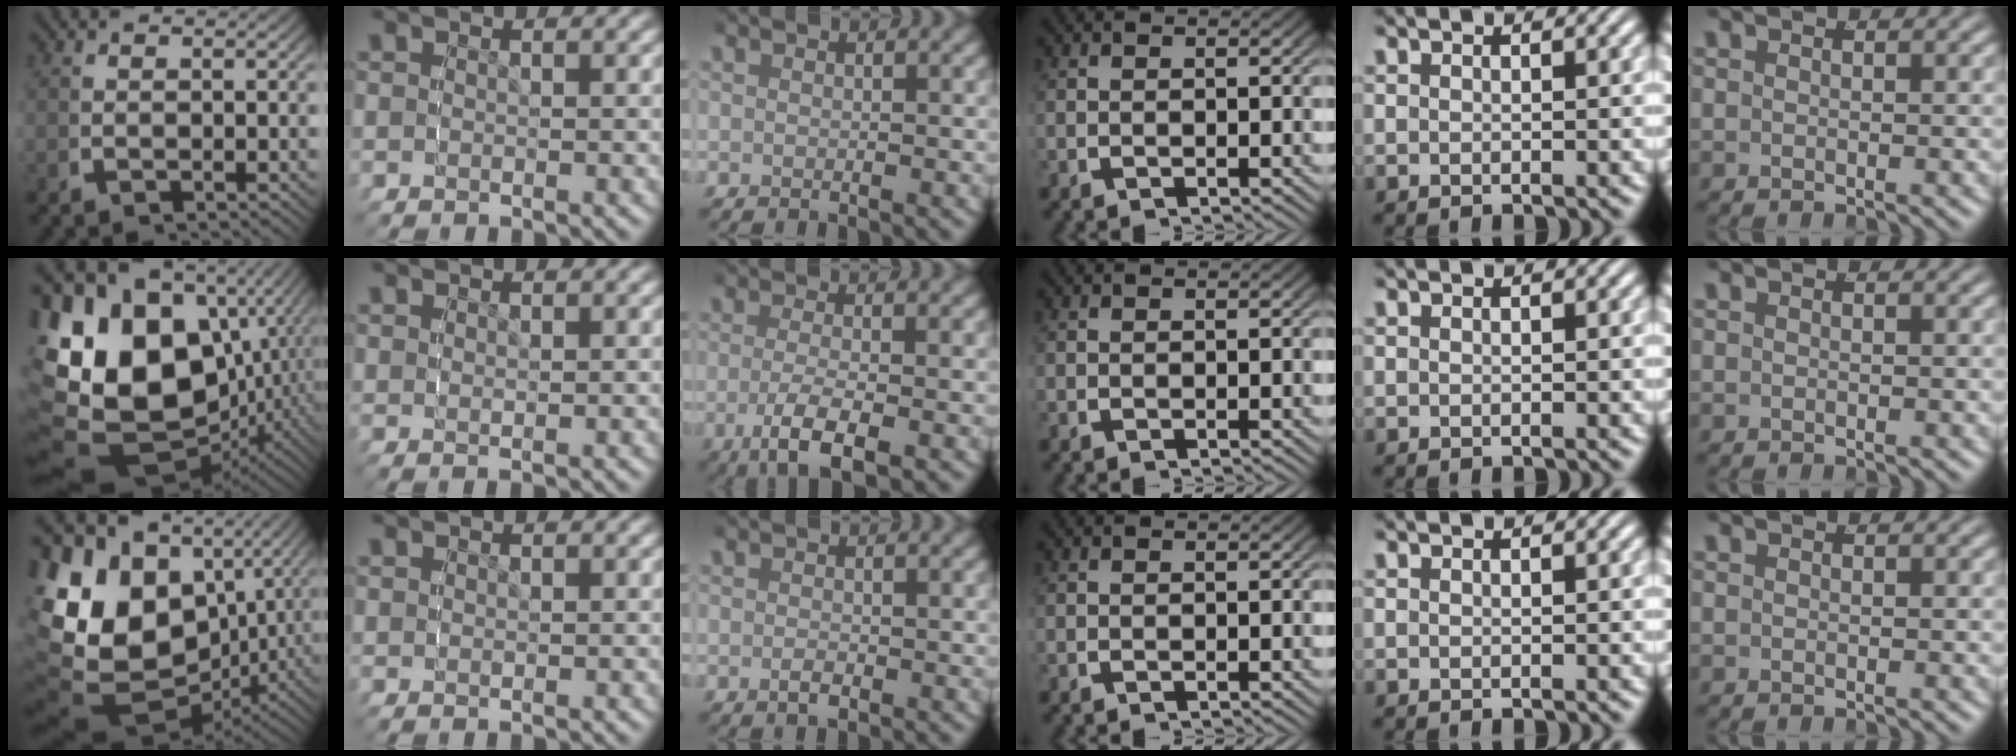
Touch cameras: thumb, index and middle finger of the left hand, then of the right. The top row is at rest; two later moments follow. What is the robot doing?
{"motion": "grasp_and_lifting", "object": "cloth"}